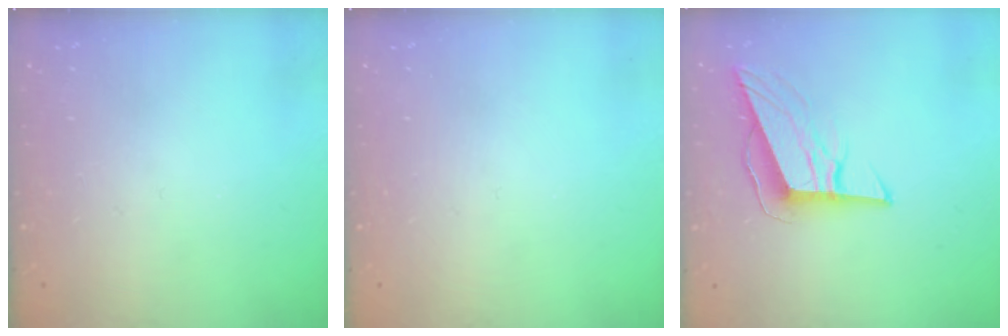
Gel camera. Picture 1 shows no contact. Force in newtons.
{"total": 0.0}
{"total": 9.7, "press": 9.4, "slide": 2.3}